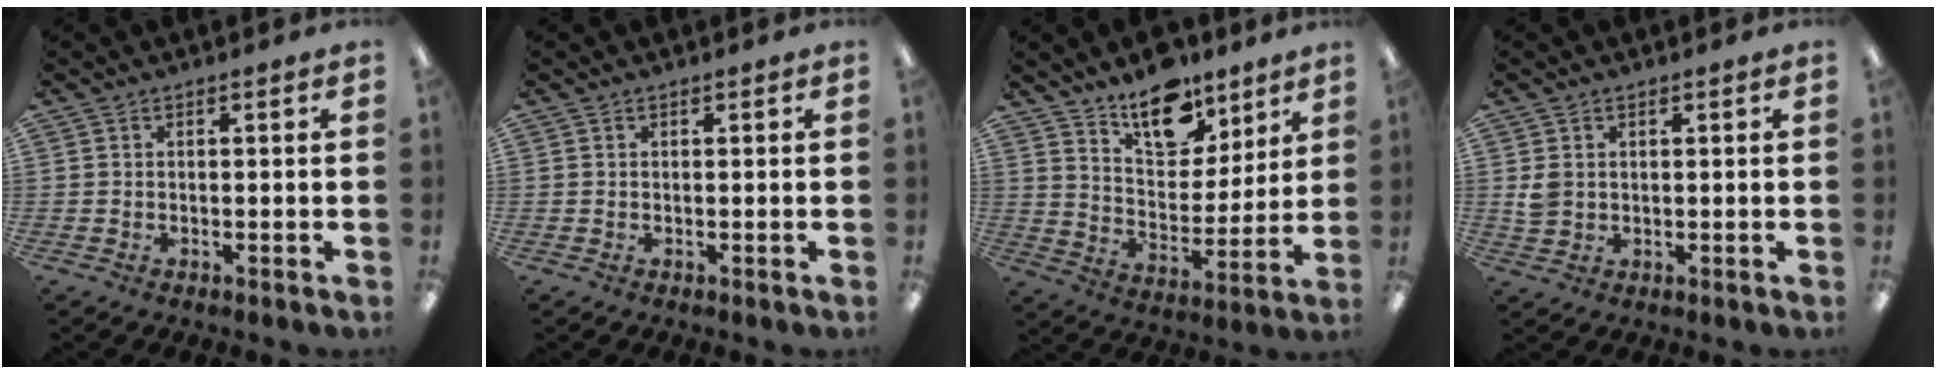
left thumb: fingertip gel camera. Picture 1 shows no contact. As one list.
[{"total": 0.0}, {"total": 14.0, "force": [10.5, 7.2, 5.8], "torque": [-0.077, -0.068, 0.189]}, {"total": 3.2, "force": [0.9, 2.6, 1.6], "torque": [-0.026, 0.000, 0.016]}]